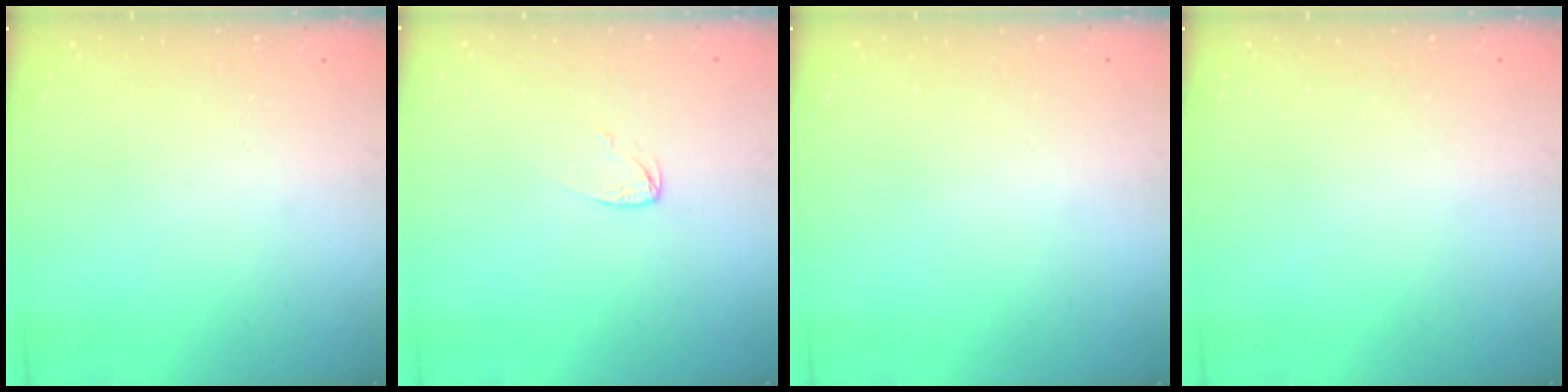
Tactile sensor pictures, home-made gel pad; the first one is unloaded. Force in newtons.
{"total": 3.5, "press": 3.5, "slide": 0.3}
{"total": 0.0}
{"total": 0.0}